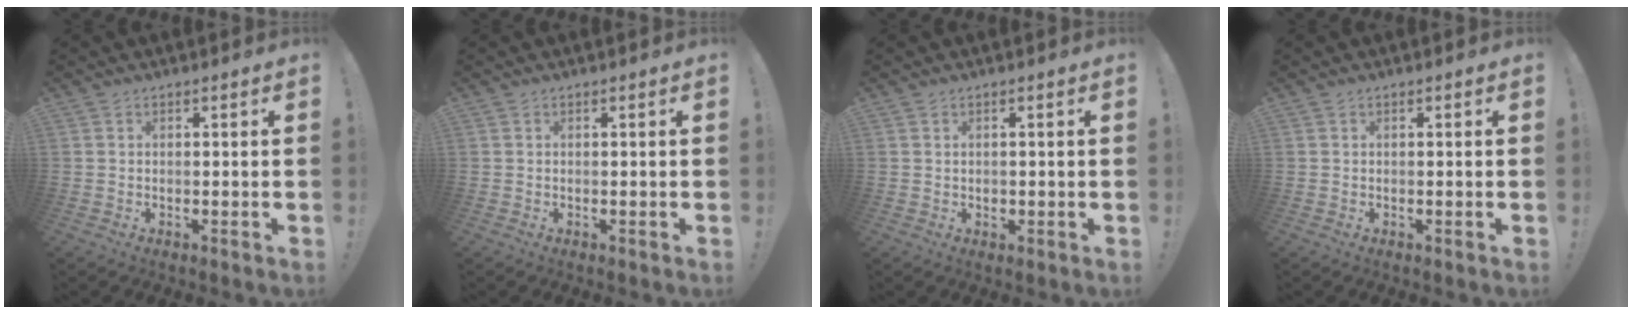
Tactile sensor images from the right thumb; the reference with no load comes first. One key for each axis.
{"total": 0.0}
{"total": 1.0, "fx": -0.1, "fy": 1.0, "fz": 0.0, "tx": 0.003, "ty": 0.001, "tz": -0.004}
{"total": 0.0}